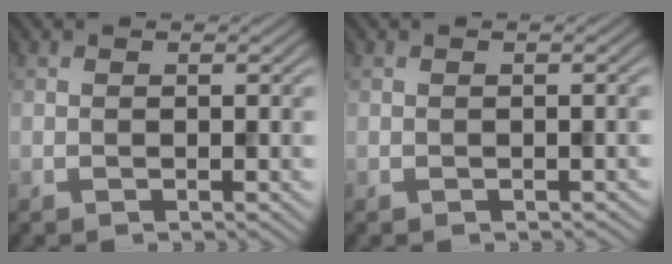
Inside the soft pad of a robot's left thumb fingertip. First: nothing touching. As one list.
[{"total": 0.0}]